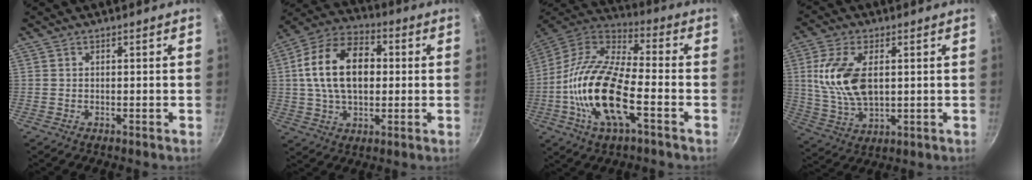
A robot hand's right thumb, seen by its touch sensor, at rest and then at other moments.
{"total": 17.4, "force": [1.9, 11.2, 13.2], "torque": [-0.203, 0.025, 0.018]}
{"total": 20.0, "force": [-5.6, 8.0, 17.5], "torque": [-0.336, 0.034, -0.123]}
{"total": 13.0, "force": [2.2, 7.1, 10.6], "torque": [-0.203, -0.012, 0.048]}